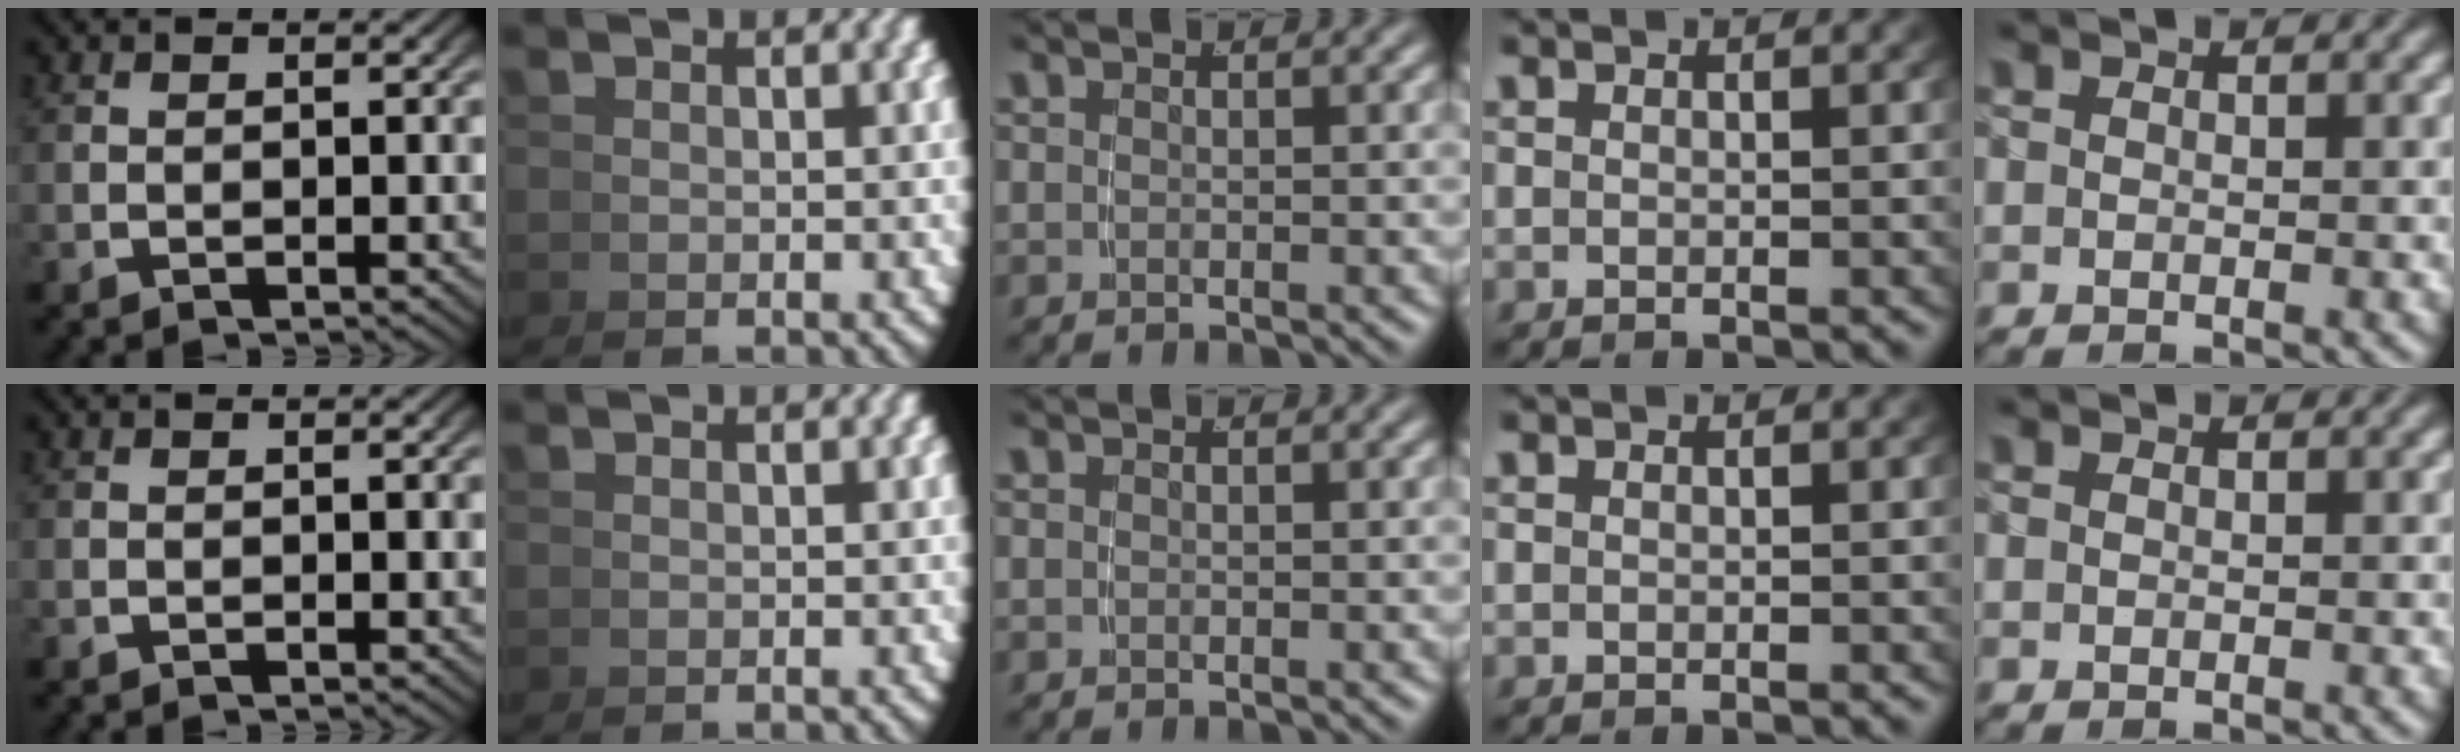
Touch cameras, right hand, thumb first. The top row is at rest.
{}